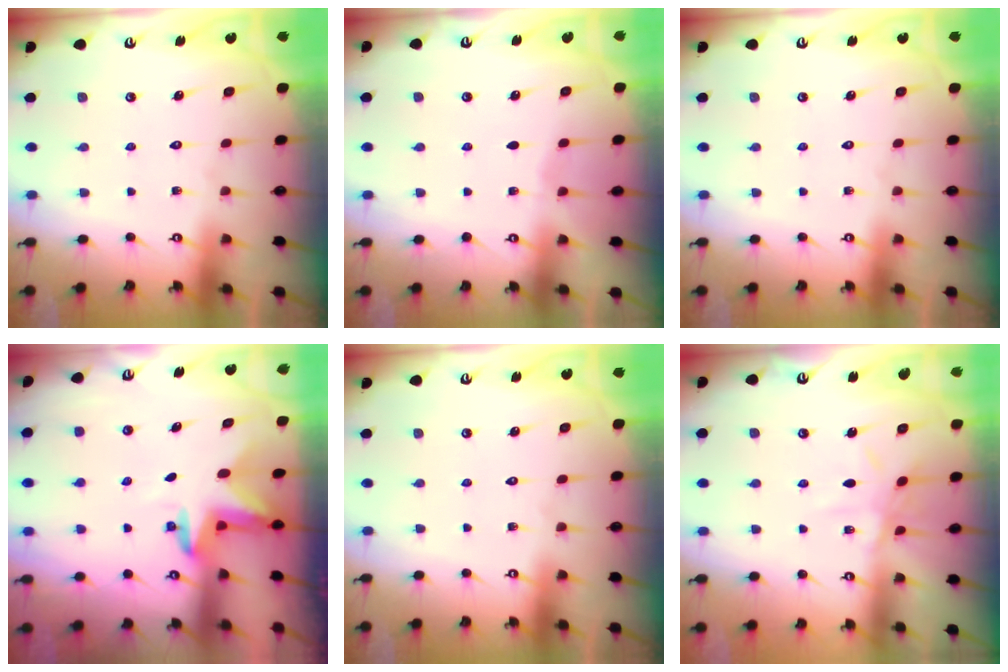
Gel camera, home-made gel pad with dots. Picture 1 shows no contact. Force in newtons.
{"total": 1.4, "press": 1.3, "slide": 0.4}
{"total": 0.0}
{"total": 3.1, "press": 3.0, "slide": 0.7}
{"total": 0.0}
{"total": 7.1, "press": 7.1, "slide": 0.6}